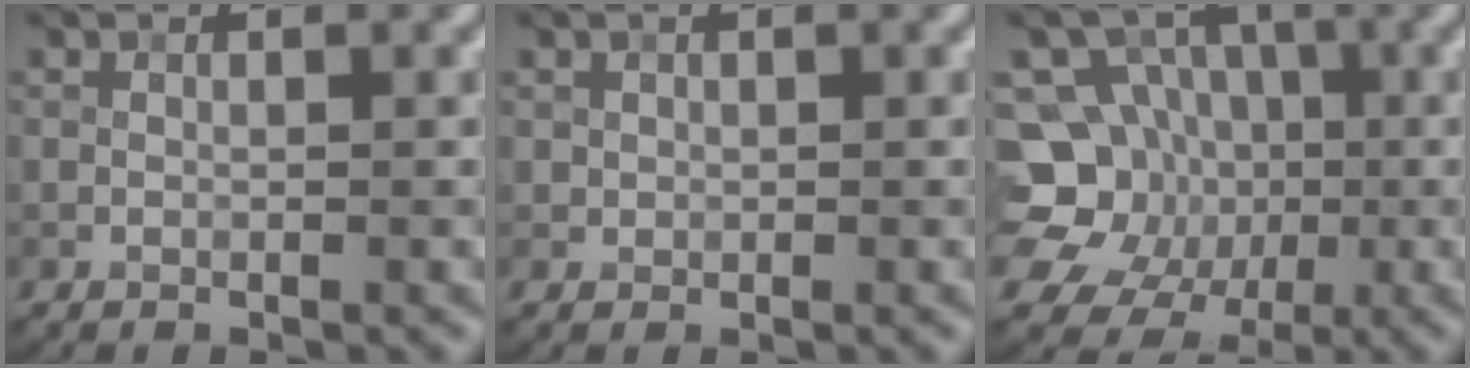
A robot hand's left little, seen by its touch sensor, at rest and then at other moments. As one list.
[{"total": 0.7, "force": [0.3, 0.6, 0.2], "torque": [-0.005, -0.003, 0.009]}, {"total": 10.7, "force": [-1.5, 9.8, 3.8], "torque": [-0.073, 0.008, -0.052]}]